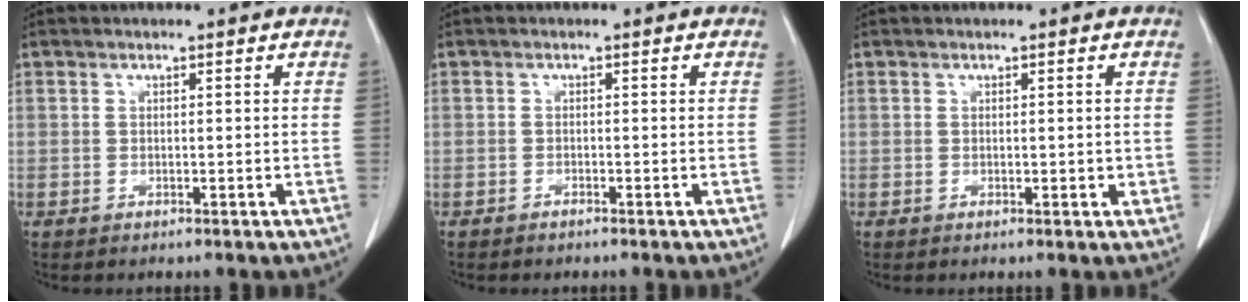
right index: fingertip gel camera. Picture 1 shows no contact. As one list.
[{"total": 0.6, "force": [-0.6, 0.1, 0.1], "torque": [-0.007, -0.001, -0.012]}, {"total": 1.4, "force": [0.0, 0.7, 1.3], "torque": [-0.016, -0.002, 0.003]}]